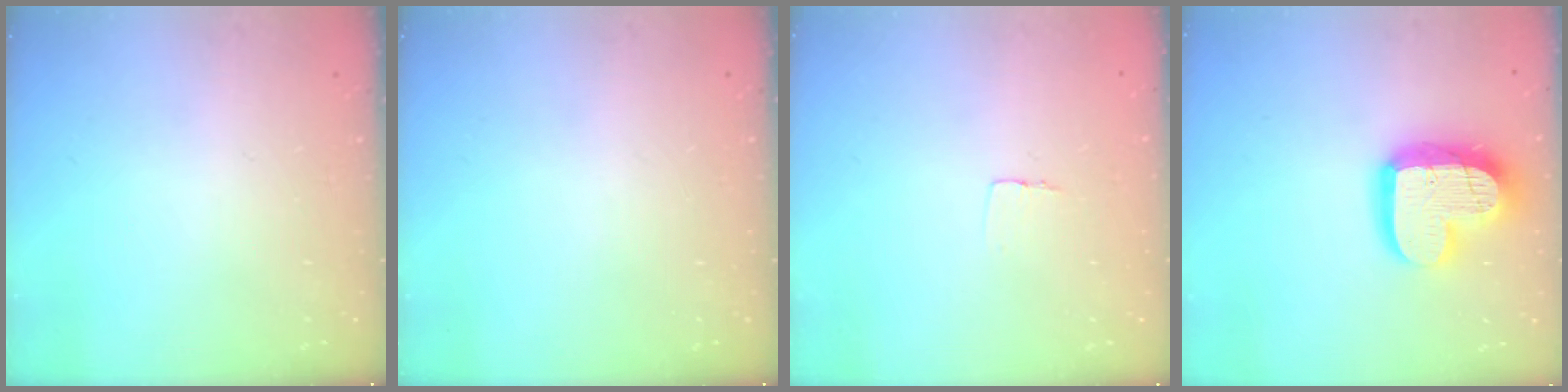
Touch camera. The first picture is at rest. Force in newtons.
{"total": 0.0}
{"total": 3.1, "press": 3.1, "slide": 0.2}
{"total": 16.9, "press": 16.9, "slide": 1.3}